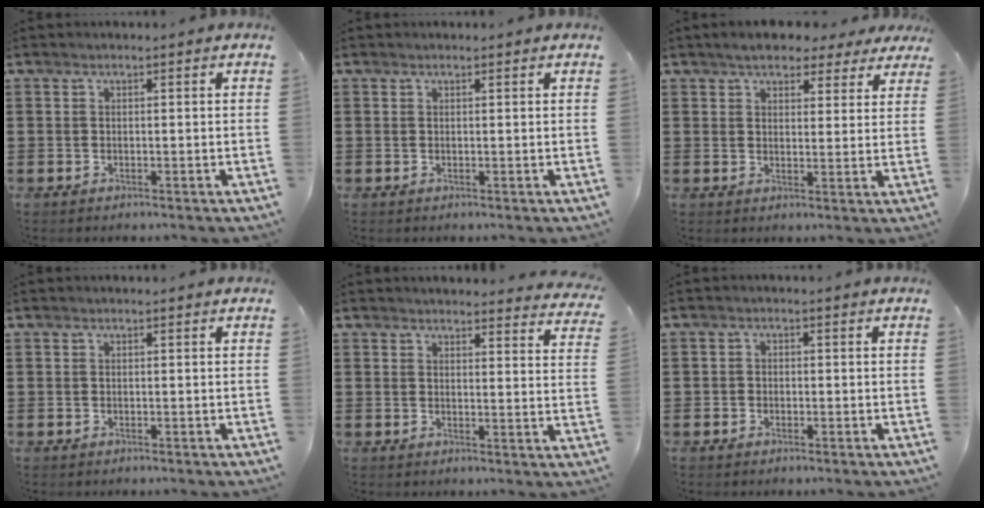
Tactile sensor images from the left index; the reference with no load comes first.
{"total": 0.0}
{"total": 4.9, "force": [4.1, 2.0, 1.6], "torque": [-0.040, -0.001, 0.075]}
{"total": 0.0}
{"total": 2.9, "force": [2.9, 0.1, 0.2], "torque": [-0.008, -0.017, 0.052]}
{"total": 1.1, "force": [-0.7, 0.9, 0.1], "torque": [-0.006, 0.003, -0.016]}